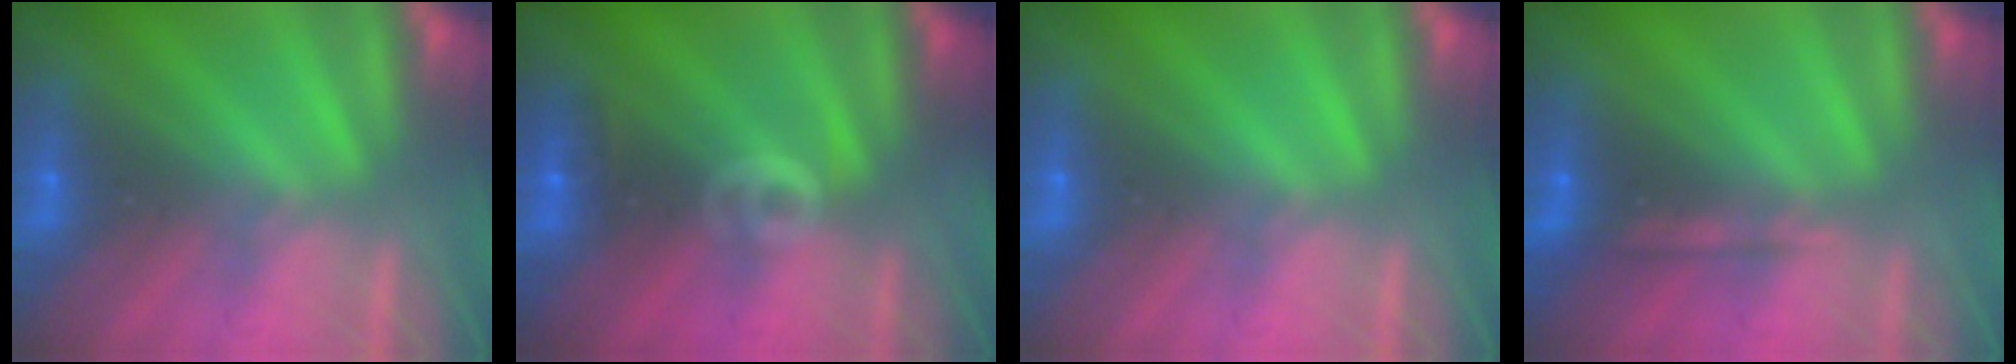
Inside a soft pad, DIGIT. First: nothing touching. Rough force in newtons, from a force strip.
{"total": 3.3}
{"total": 0.0}
{"total": 2.1}